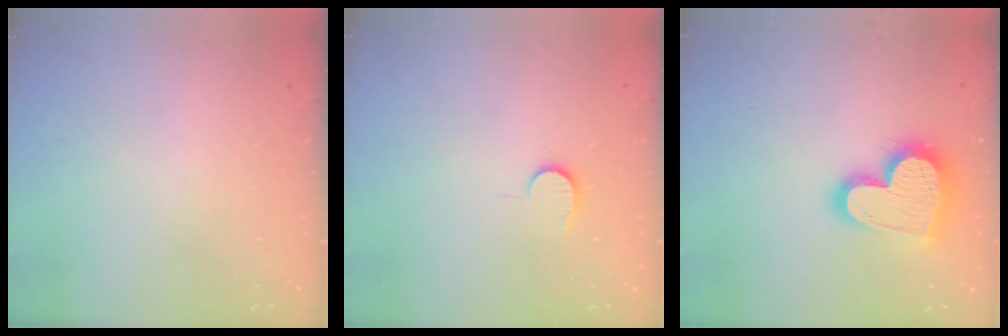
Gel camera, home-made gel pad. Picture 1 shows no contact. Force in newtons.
{"total": 6.3, "press": 6.3, "slide": 0.5}
{"total": 18.8, "press": 18.7, "slide": 1.6}